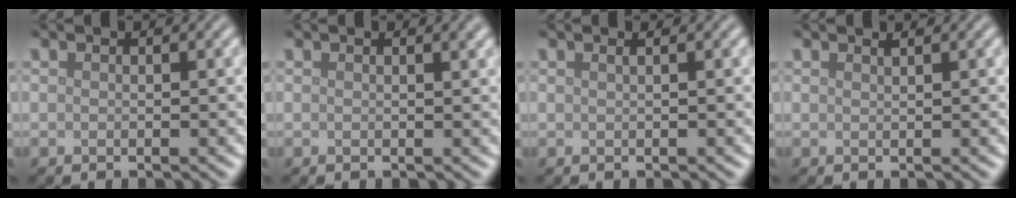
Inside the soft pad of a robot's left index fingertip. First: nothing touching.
{"total": 1.2, "force": [0.7, 0.4, 0.9], "torque": [-0.007, 0.003, 0.009]}
{"total": 0.9, "force": [0.4, 0.4, 0.7], "torque": [-0.006, 0.000, 0.000]}
{"total": 0.7, "force": [0.5, 0.2, 0.4], "torque": [-0.001, -0.001, 0.008]}